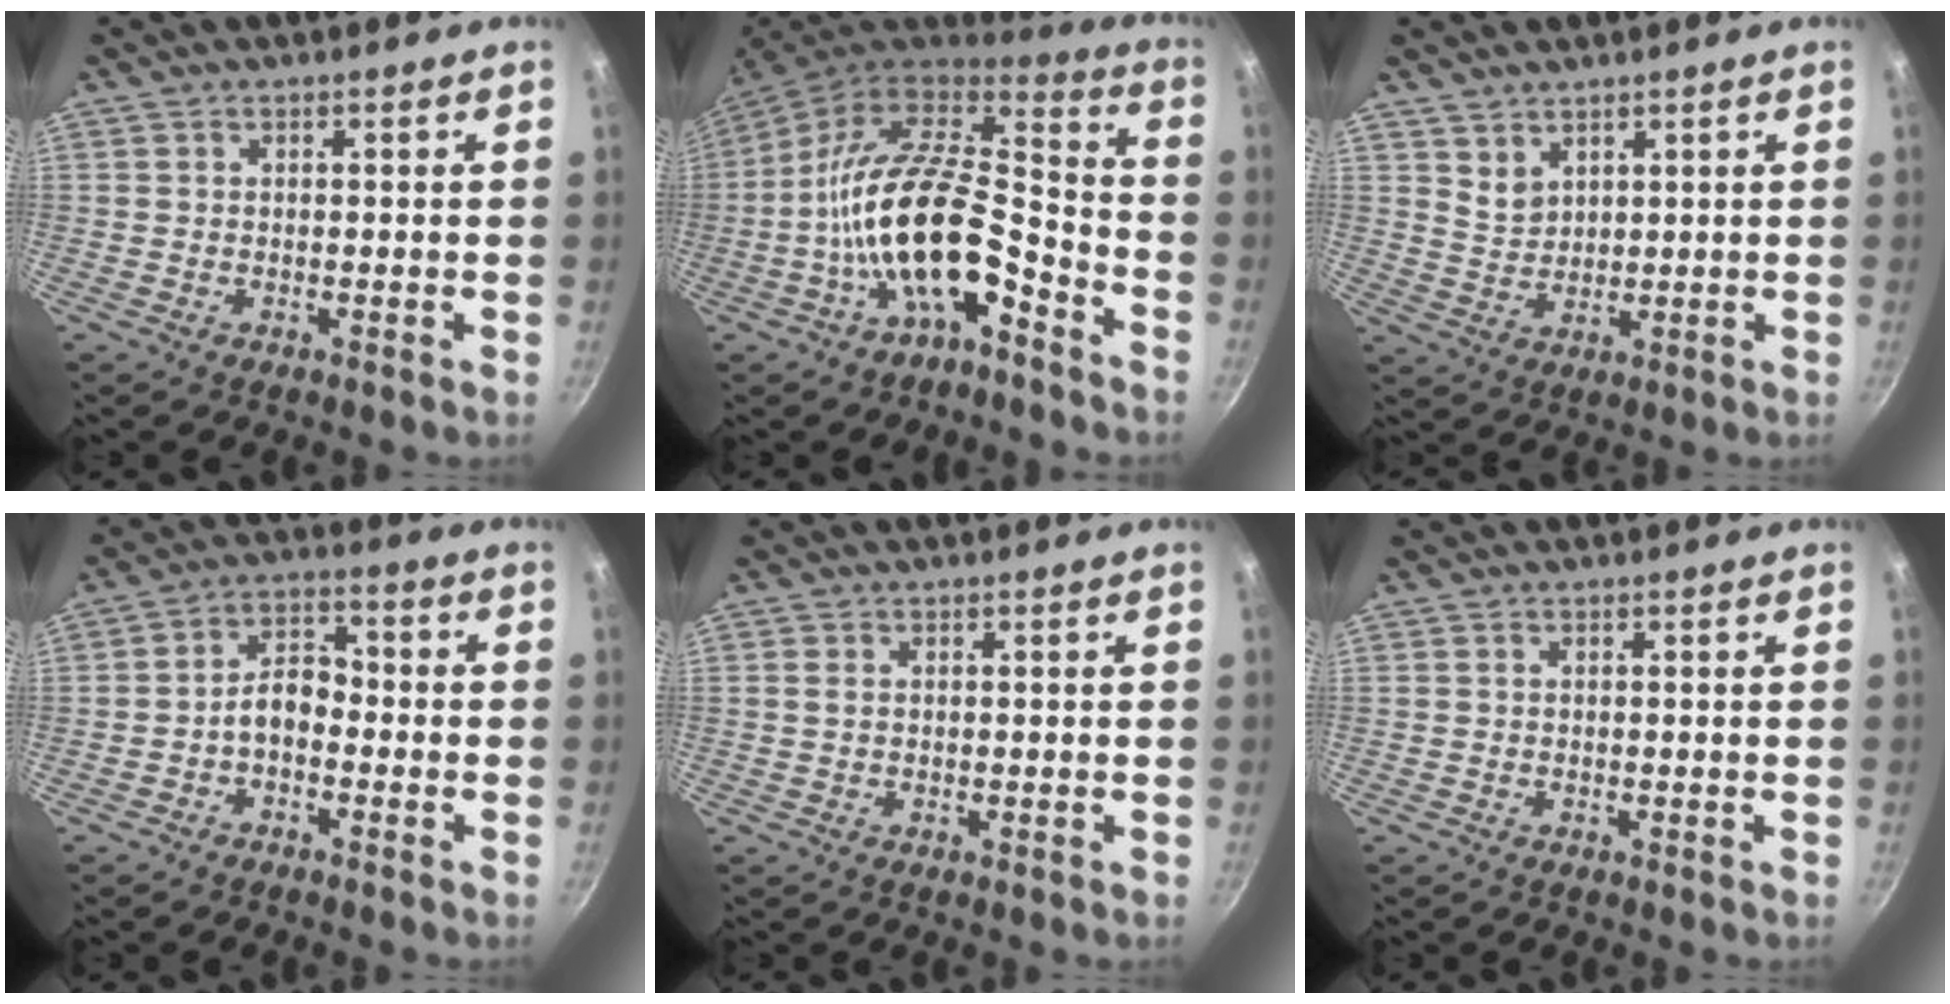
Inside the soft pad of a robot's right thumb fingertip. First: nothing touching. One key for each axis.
{"total": 19.8, "fx": -7.5, "fy": 8.7, "fz": 16.1, "tx": -0.274, "ty": 0.061, "tz": -0.150}
{"total": 3.7, "fx": 2.7, "fy": 2.2, "fz": 1.2, "tx": -0.010, "ty": -0.011, "tz": 0.060}
{"total": 5.7, "fx": -2.0, "fy": 3.5, "fz": 4.0, "tx": -0.051, "ty": 0.034, "tz": -0.042}
{"total": 0.9, "fx": 0.2, "fy": 0.6, "fz": 0.7, "tx": -0.014, "ty": 0.000, "tz": 0.002}
{"total": 0.0}